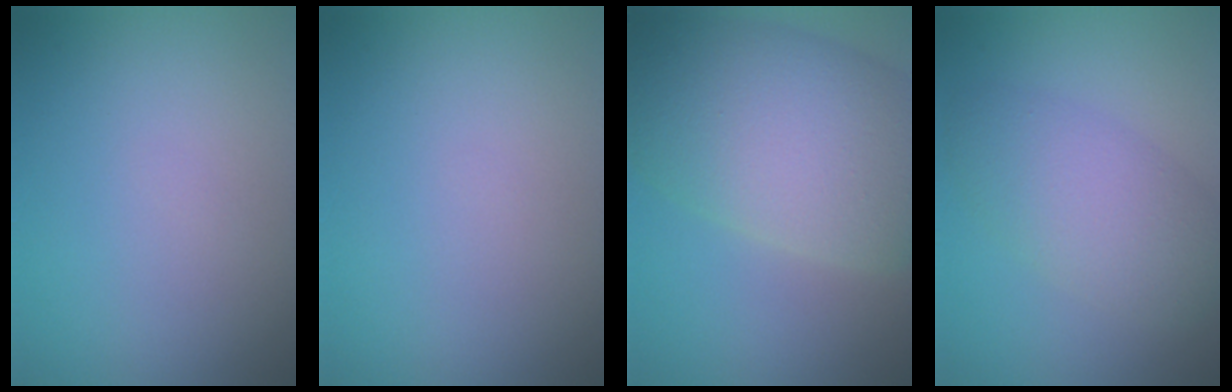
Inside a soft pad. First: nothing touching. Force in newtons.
{"total": 0.0}
{"total": 12.3, "press": 12.3, "slide": 0.6}
{"total": 5.0, "press": 5.0, "slide": 0.2}